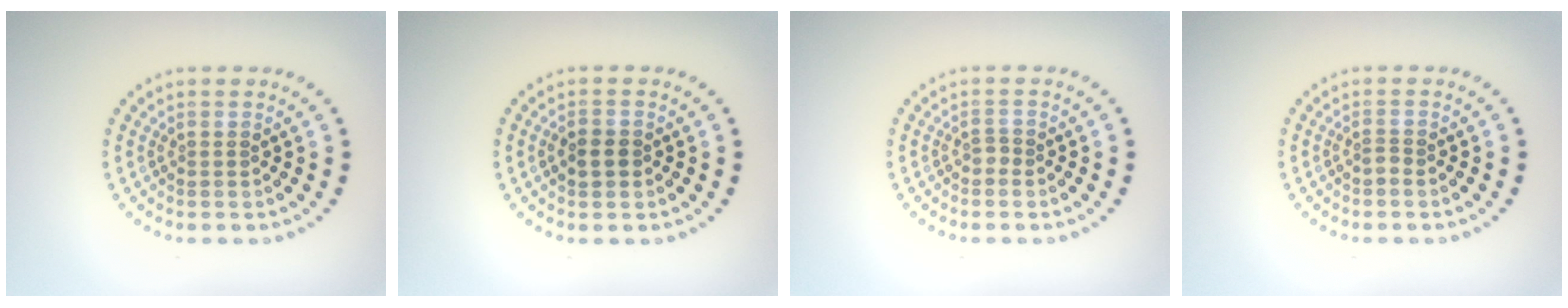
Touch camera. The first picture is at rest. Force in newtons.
{"total": 1.8, "press": 1.8, "slide": 0.2}
{"total": 0.9, "press": 0.6, "slide": 0.7}
{"total": 0.9, "press": 0.5, "slide": 0.8}